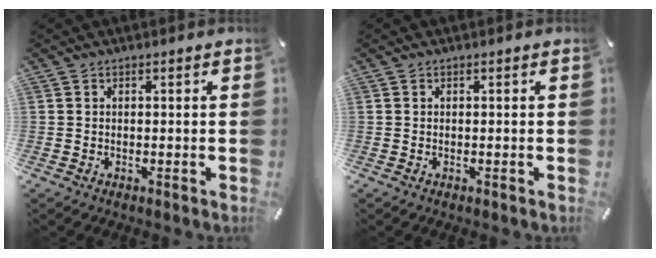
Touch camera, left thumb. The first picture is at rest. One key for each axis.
{"total": 0.0}